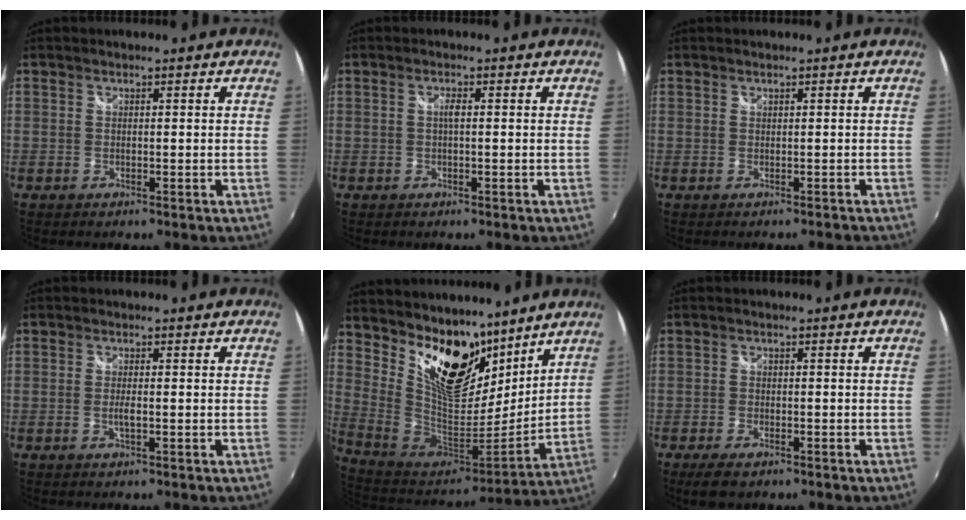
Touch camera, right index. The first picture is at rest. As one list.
[{"total": 1.2, "force": [0.0, 0.2, 1.2], "torque": [-0.023, 0.002, -0.002]}, {"total": 0.7, "force": [-0.4, 0.6, 0.1], "torque": [0.004, 0.004, -0.001]}, {"total": 1.7, "force": [-0.4, 0.1, 1.6], "torque": [-0.032, -0.004, -0.008]}, {"total": 19.7, "force": [12.3, 9.6, 12.0], "torque": [-0.228, 0.001, 0.227]}, {"total": 4.5, "force": [-3.1, 1.9, 2.6], "torque": [-0.062, -0.018, -0.055]}]